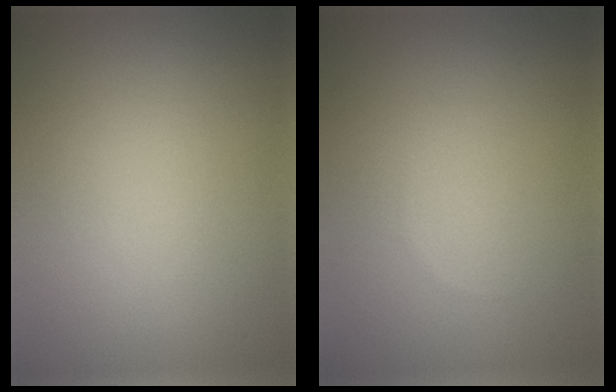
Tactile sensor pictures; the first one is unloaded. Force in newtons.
{"total": 0.0}